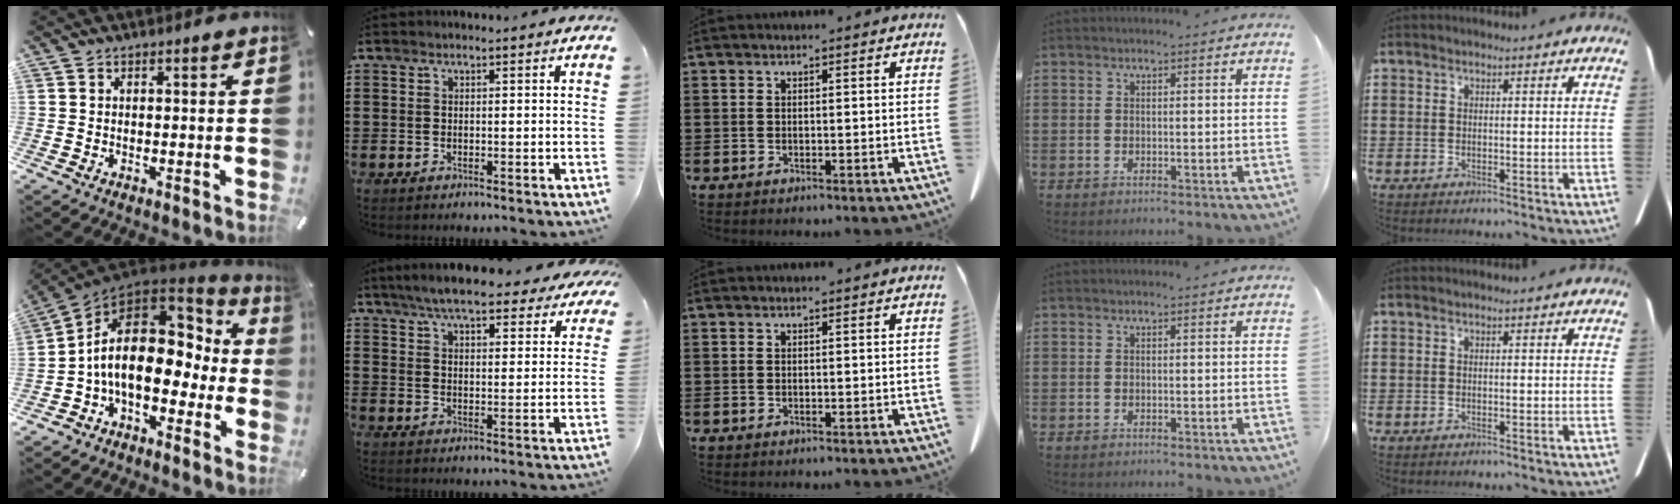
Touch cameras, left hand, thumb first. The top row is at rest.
{"thumb": {"total": 16.4, "force": [0.4, 10.4, 12.7], "torque": [-0.240, -0.013, 0.009]}, "index": {"total": 7.5, "force": [6.9, 0.7, 2.9], "torque": [-0.081, -0.022, 0.125]}}